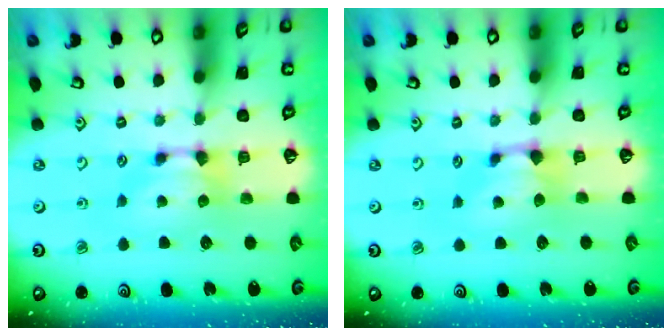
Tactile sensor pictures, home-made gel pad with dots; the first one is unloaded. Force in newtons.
{"total": 0.9, "press": 0.2, "slide": 0.8}